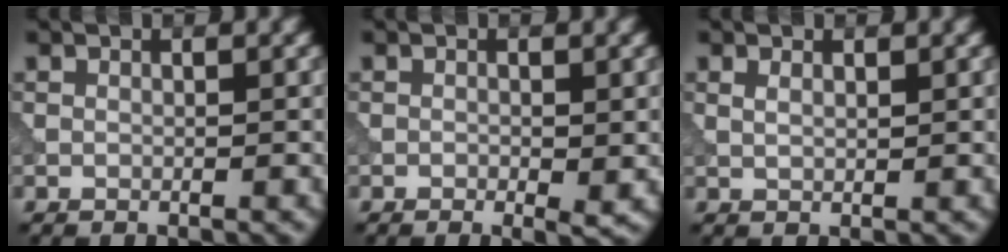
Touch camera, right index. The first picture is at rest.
{"total": 1.6, "force": [-0.2, 0.6, 1.5], "torque": [-0.017, -0.009, -0.002]}
{"total": 0.9, "force": [0.5, 0.4, 0.6], "torque": [-0.014, -0.003, 0.012]}